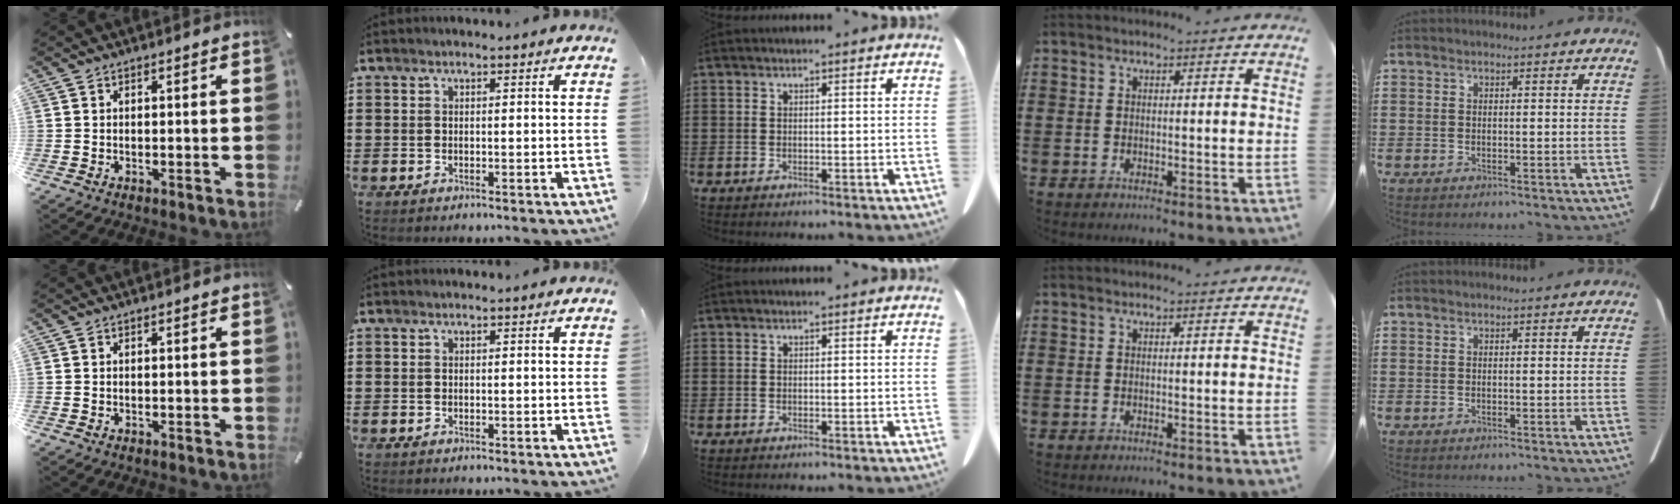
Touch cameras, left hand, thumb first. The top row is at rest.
{}